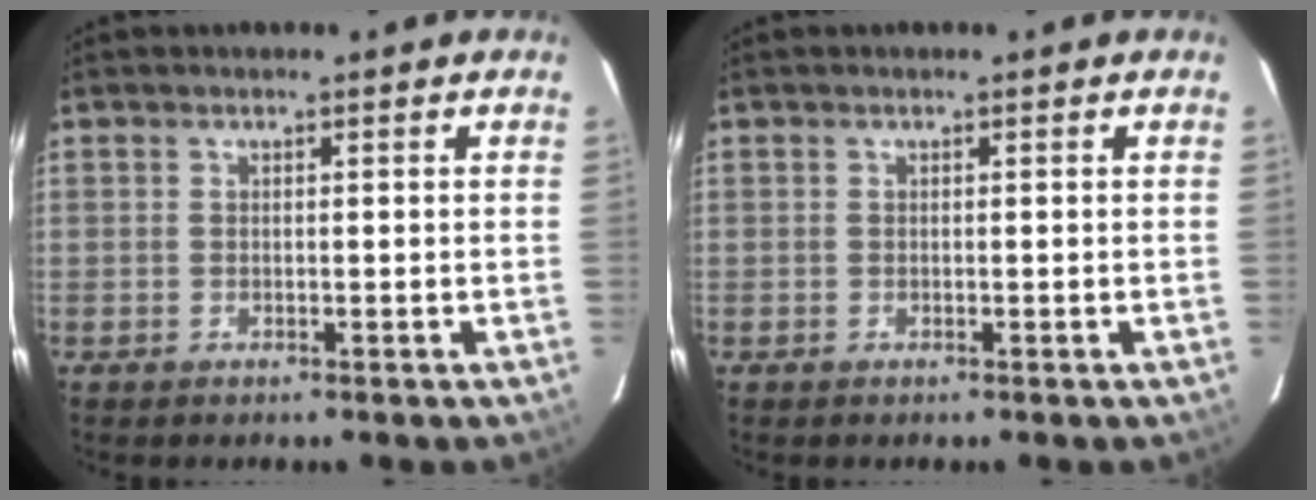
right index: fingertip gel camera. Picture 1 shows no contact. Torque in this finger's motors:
{"motor_torque": [-0.01, -0.01, 0.00, 0.00]}